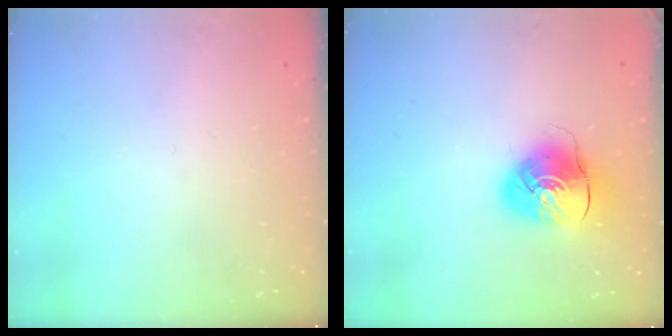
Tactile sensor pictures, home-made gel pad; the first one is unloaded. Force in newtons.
{"total": 9.7, "press": 9.6, "slide": 1.2}